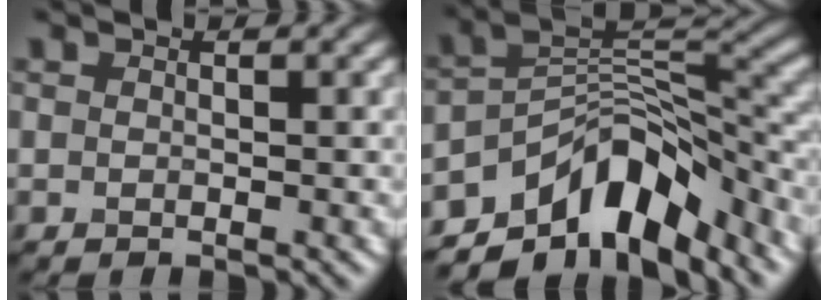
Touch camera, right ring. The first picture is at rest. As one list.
[{"total": 9.5, "force": [-6.8, 4.0, 5.3], "torque": [-0.063, 0.004, -0.127]}]